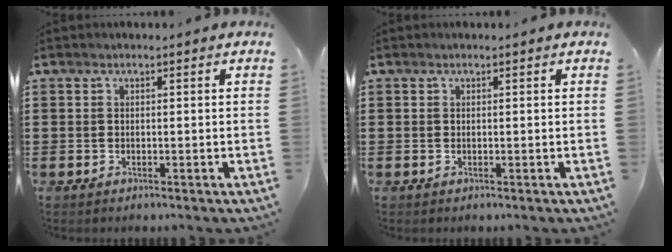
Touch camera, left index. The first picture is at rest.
{"total": 0.0}